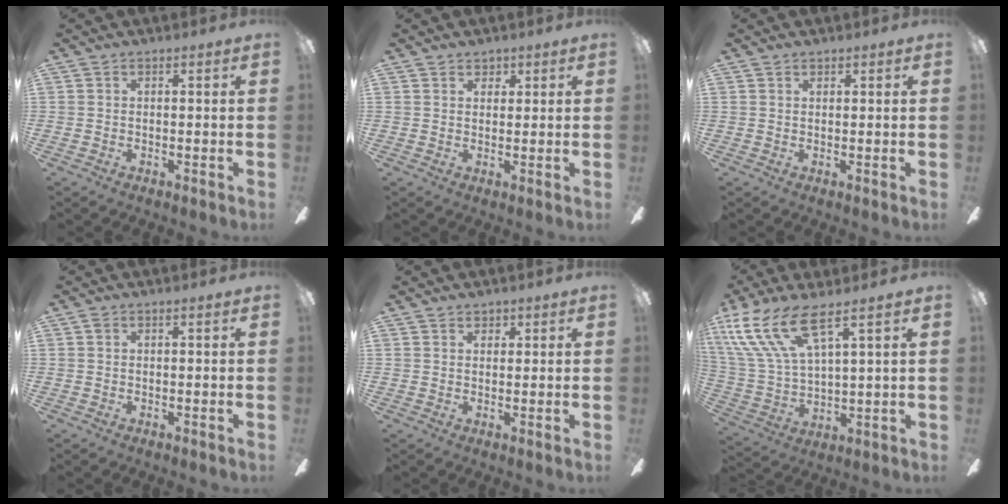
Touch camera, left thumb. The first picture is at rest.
{"total": 3.5, "force": [2.5, 2.4, 0.4], "torque": [-0.002, -0.007, 0.043]}
{"total": 0.9, "force": [0.8, 0.4, 0.1], "torque": [-0.003, 0.000, 0.015]}
{"total": 0.6, "force": [0.2, 0.5, 0.4], "torque": [-0.008, 0.003, 0.003]}
{"total": 1.9, "force": [1.4, 1.3, 0.2], "torque": [0.003, -0.001, 0.025]}
{"total": 16.4, "force": [10.0, 5.3, 11.8], "torque": [-0.272, -0.049, 0.177]}